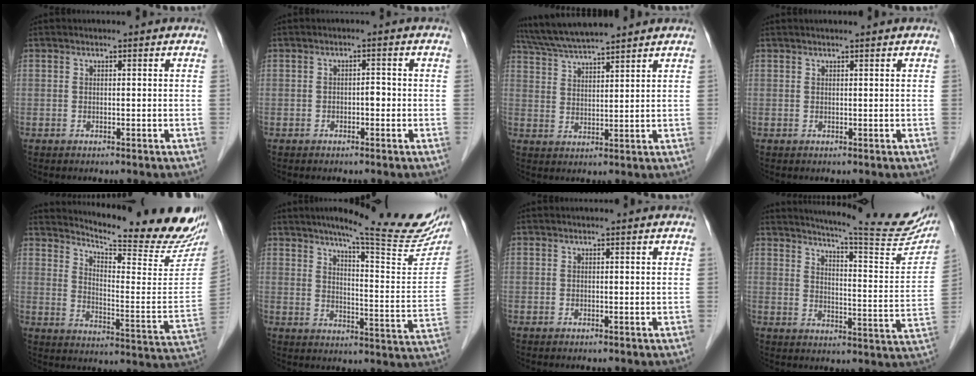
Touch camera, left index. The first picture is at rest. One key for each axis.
{"total": 1.3, "fx": -0.5, "fy": 0.6, "fz": 1.0, "tx": -0.013, "ty": 0.003, "tz": -0.008}
{"total": 9.9, "fx": 9.0, "fy": 0.0, "fz": 4.1, "tx": -0.080, "ty": 0.031, "tz": 0.159}
{"total": 2.5, "fx": 2.2, "fy": 0.0, "fz": 1.1, "tx": -0.011, "ty": 0.022, "tz": 0.031}
{"total": 23.1, "fx": 21.3, "fy": 1.5, "fz": 8.9, "tx": -0.136, "ty": -0.106, "tz": 0.267}
{"total": 22.3, "fx": 18.2, "fy": 1.7, "fz": 12.9, "tx": -0.170, "ty": -0.047, "tz": 0.227}
{"total": 0.0}
{"total": 20.9, "fx": 18.7, "fy": 1.0, "fz": 9.2, "tx": -0.129, "ty": -0.074, "tz": 0.226}